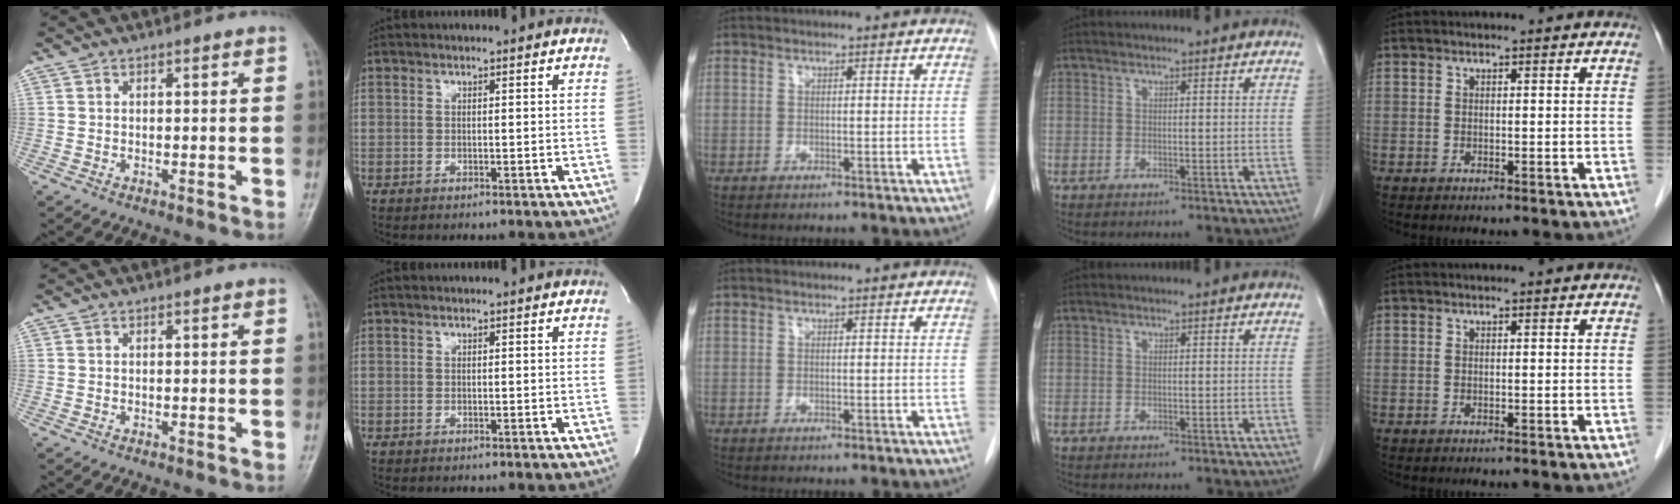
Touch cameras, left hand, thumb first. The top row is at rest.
{}